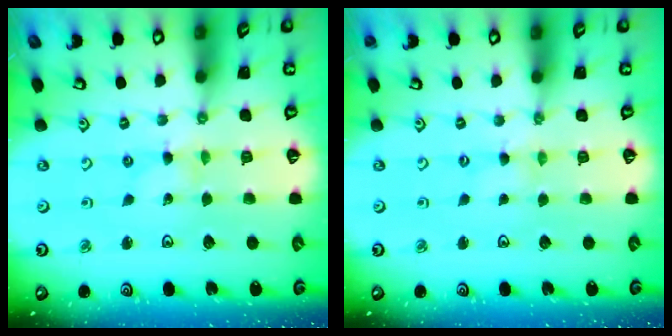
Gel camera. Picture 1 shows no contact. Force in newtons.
{"total": 1.2, "press": 1.1, "slide": 0.2}